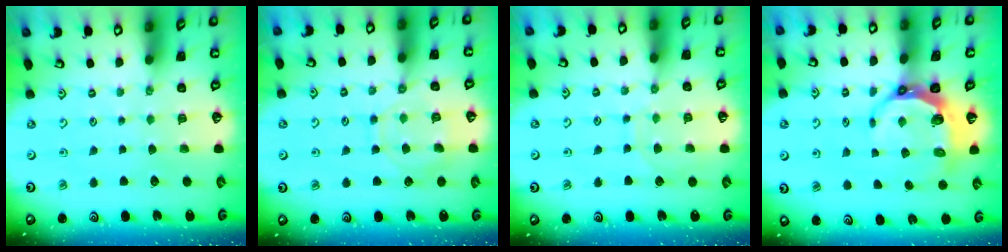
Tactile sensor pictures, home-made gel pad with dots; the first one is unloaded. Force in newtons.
{"total": 10.5, "press": 10.4, "slide": 0.8}
{"total": 7.2, "press": 7.2, "slide": 0.6}
{"total": 7.8, "press": 6.7, "slide": 3.9}